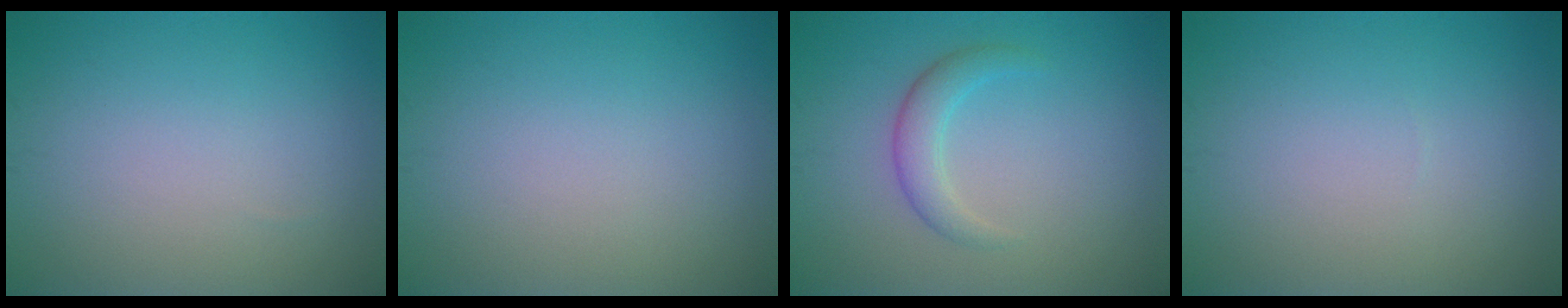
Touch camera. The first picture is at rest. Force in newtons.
{"total": 0.0}
{"total": 2.4, "press": 2.4, "slide": 0.1}
{"total": 0.0}